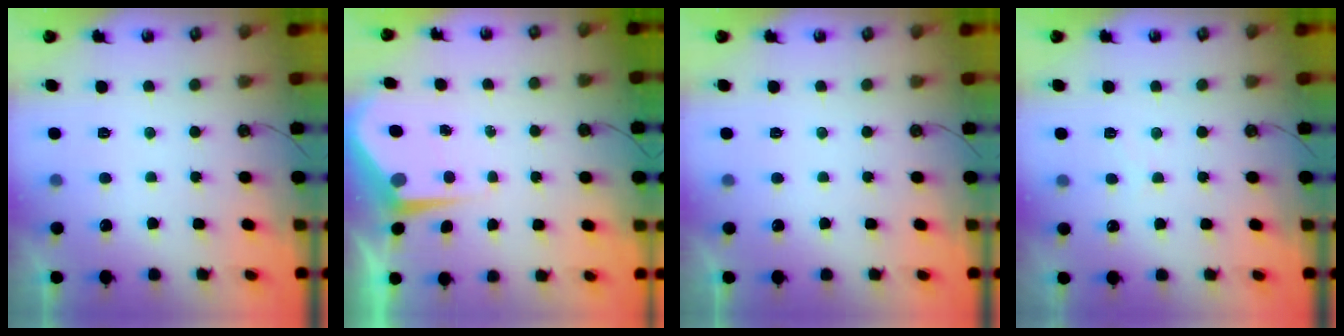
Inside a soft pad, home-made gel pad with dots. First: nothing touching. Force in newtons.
{"total": 4.5, "press": 4.5, "slide": 0.5}
{"total": 0.0}
{"total": 5.6, "press": 5.6, "slide": 0.9}